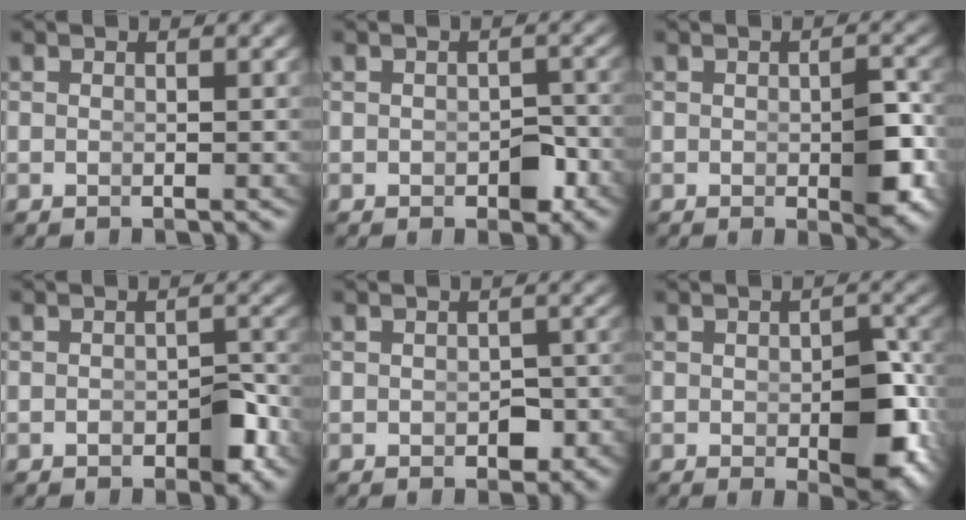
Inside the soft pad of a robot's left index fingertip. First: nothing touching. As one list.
[{"total": 1.9, "force": [-1.0, 1.0, 1.2], "torque": [-0.007, -0.007, -0.013]}, {"total": 3.9, "force": [-0.8, 1.7, 3.4], "torque": [-0.050, -0.014, -0.009]}, {"total": 2.4, "force": [-1.2, 1.0, 1.8], "torque": [-0.020, -0.007, -0.015]}, {"total": 1.8, "force": [-1.3, 1.0, 0.7], "torque": [-0.002, -0.010, -0.016]}, {"total": 5.7, "force": [-1.5, 2.9, 4.7], "torque": [-0.060, -0.022, -0.014]}]